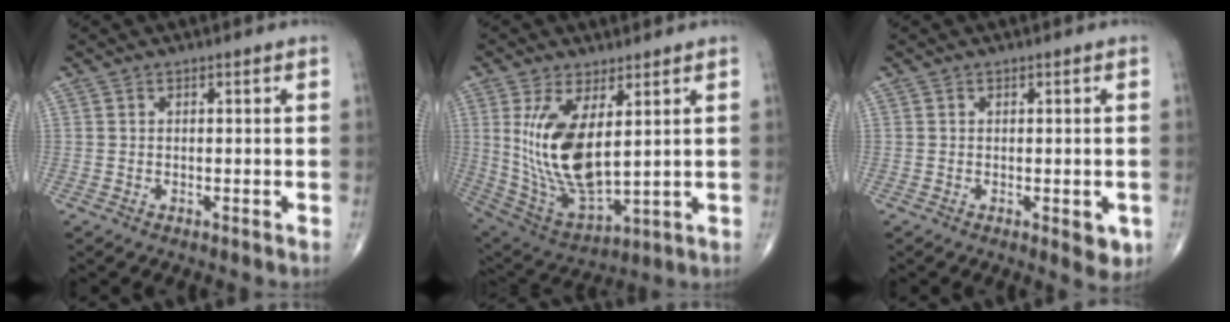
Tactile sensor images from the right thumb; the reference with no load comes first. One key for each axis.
{"total": 15.9, "fx": 3.4, "fy": 7.1, "fz": 13.8, "tx": -0.267, "ty": -0.026, "tz": 0.089}
{"total": 3.5, "fx": -1.1, "fy": 1.6, "fz": 2.9, "tx": -0.019, "ty": -0.005, "tz": -0.011}